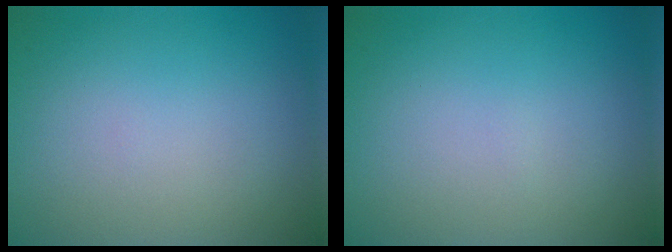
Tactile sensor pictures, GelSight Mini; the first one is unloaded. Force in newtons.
{"total": 0.0}